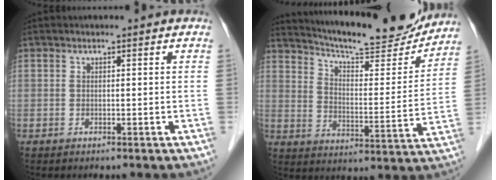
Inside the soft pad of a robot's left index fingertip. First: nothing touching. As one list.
[{"total": 19.6, "force": [18.3, 2.2, 6.7], "torque": [-0.107, -0.029, 0.255]}]